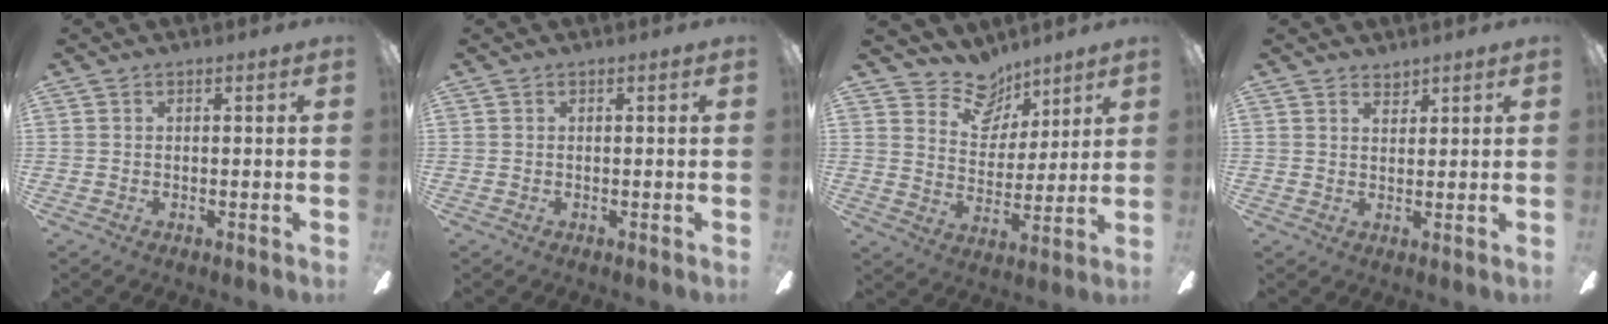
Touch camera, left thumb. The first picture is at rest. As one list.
[{"total": 0.0}, {"total": 10.9, "force": [8.7, 5.9, 2.6], "torque": [-0.042, -0.063, 0.163]}, {"total": 2.3, "force": [2.1, 0.9, 0.3], "torque": [-0.001, -0.010, 0.038]}]